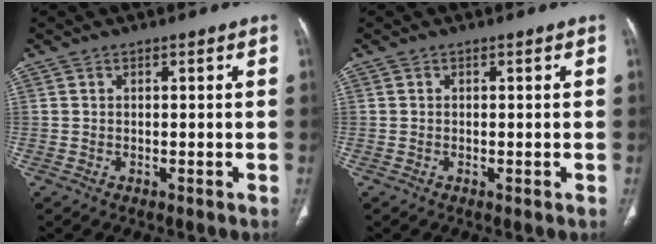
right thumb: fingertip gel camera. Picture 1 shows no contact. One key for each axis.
{"total": 0.0}